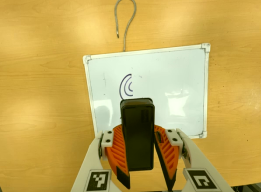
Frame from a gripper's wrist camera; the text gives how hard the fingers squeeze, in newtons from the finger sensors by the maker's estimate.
{"total": 9.7, "left": 10.0, "right": 9.4}